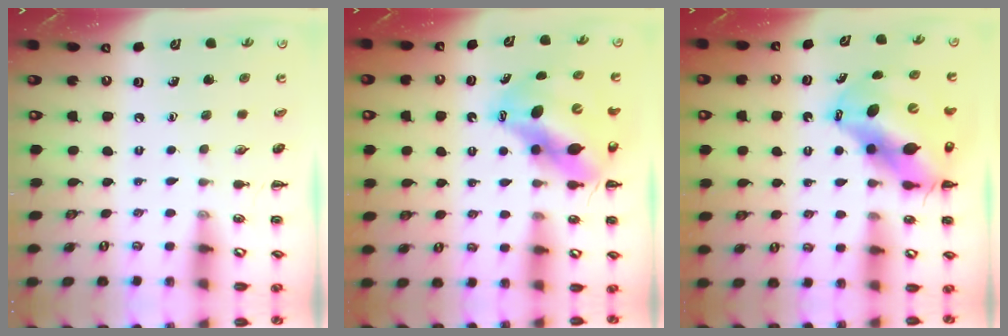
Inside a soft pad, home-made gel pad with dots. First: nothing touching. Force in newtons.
{"total": 12.8, "press": 12.5, "slide": 3.1}
{"total": 14.4, "press": 13.8, "slide": 4.1}